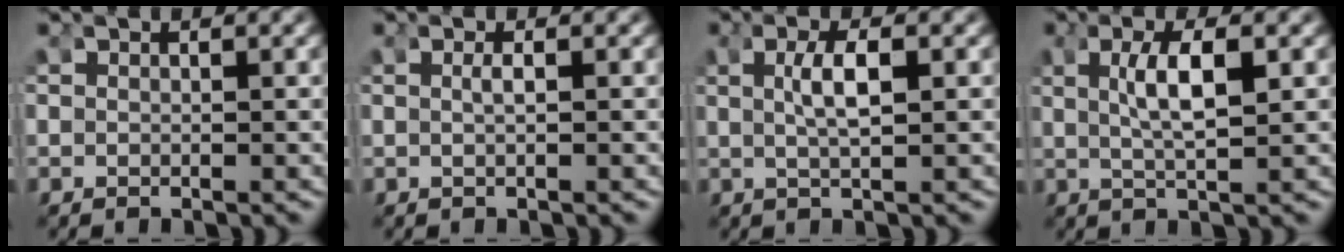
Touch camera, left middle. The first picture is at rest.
{"total": 0.8, "force": [-0.4, -0.3, 0.6], "torque": [-0.018, -0.010, -0.001]}
{"total": 2.2, "force": [0.0, 0.0, 2.2], "torque": [-0.046, -0.010, 0.009]}
{"total": 3.0, "force": [0.2, 0.2, 3.0], "torque": [-0.060, -0.010, 0.012]}